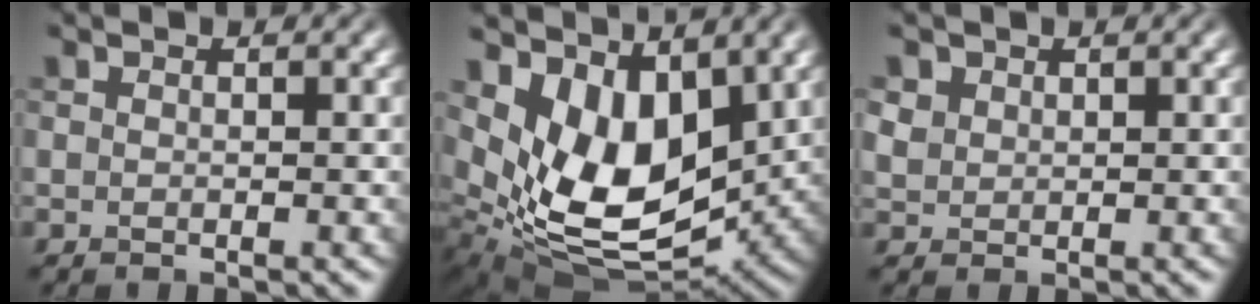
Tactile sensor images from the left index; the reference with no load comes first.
{"total": 9.0, "force": [2.7, 5.4, 6.6], "torque": [-0.130, -0.026, 0.049]}
{"total": 1.6, "force": [0.8, 1.3, 0.4], "torque": [-0.010, -0.002, 0.017]}